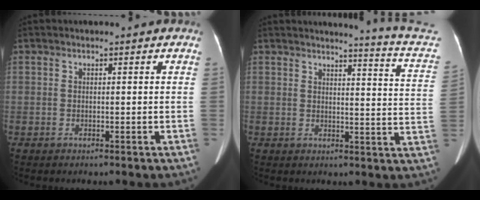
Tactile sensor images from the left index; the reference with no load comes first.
{"total": 12.3, "force": [12.0, -1.9, 1.9], "torque": [-0.025, -0.107, 0.111]}